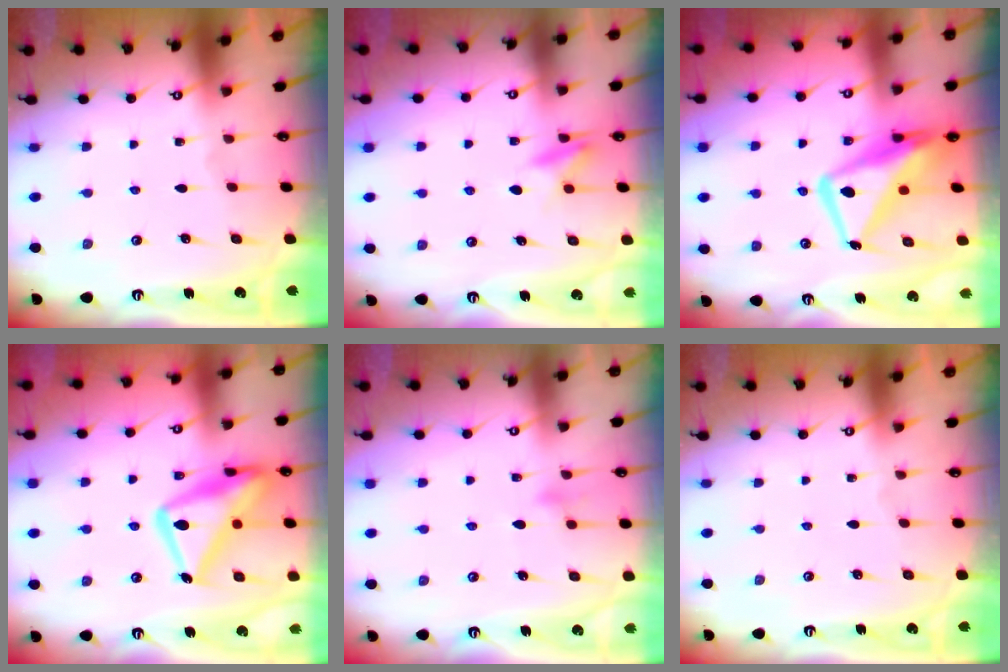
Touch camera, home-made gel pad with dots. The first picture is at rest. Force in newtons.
{"total": 8.4, "press": 8.2, "slide": 1.4}
{"total": 15.3, "press": 15.2, "slide": 1.7}
{"total": 19.5, "press": 19.4, "slide": 1.5}
{"total": 9.1, "press": 9.0, "slide": 0.6}
{"total": 0.0}